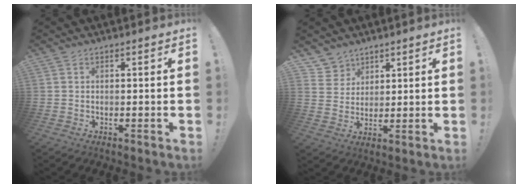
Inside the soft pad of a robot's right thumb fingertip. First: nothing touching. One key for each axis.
{"total": 5.6, "fx": 4.2, "fy": 3.8, "fz": 0.0, "tx": -0.010, "ty": -0.034, "tz": 0.083}